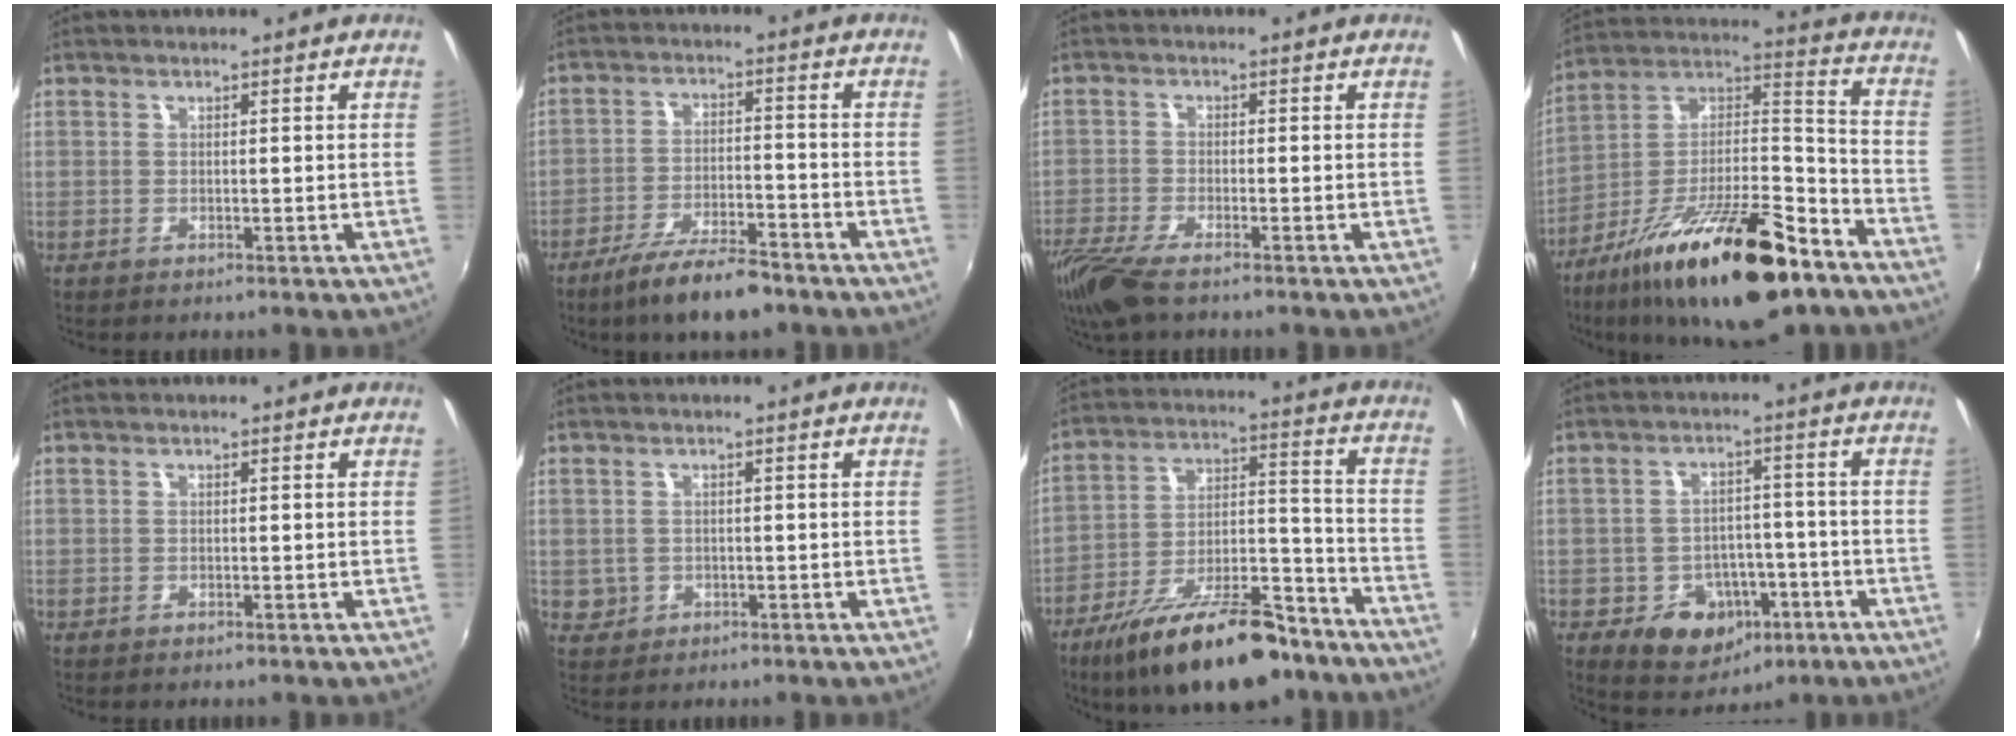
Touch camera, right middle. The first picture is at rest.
{"total": 10.7, "force": [-8.3, 2.8, 6.1], "torque": [-0.130, -0.012, -0.140]}
{"total": 8.6, "force": [-6.4, 2.0, 5.3], "torque": [-0.137, -0.035, -0.125]}
{"total": 26.0, "force": [-16.5, 7.8, 18.6], "torque": [-0.311, -0.010, -0.266]}
{"total": 0.0}
{"total": 2.6, "force": [-0.3, 2.5, 0.6], "torque": [-0.012, -0.001, -0.001]}
{"total": 22.1, "force": [-15.9, 7.9, 13.3], "torque": [-0.226, -0.004, -0.243]}
{"total": 10.5, "force": [-5.0, 7.9, 4.8], "torque": [-0.095, 0.019, -0.050]}